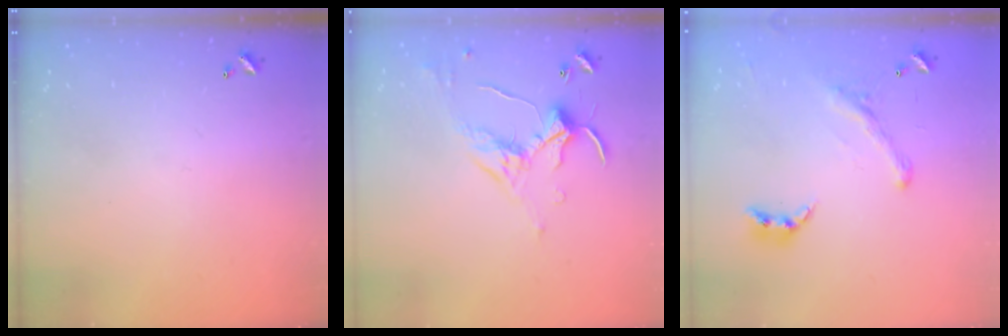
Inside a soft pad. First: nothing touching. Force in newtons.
{"total": 1.2, "press": 0.8, "slide": 0.8}
{"total": 2.0, "press": 1.5, "slide": 1.2}